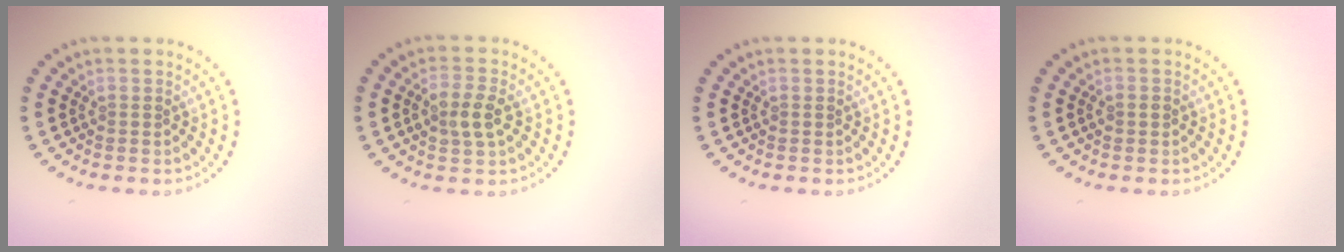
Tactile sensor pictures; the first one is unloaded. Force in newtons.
{"total": 2.7, "press": 2.7, "slide": 0.4}
{"total": 0.0}
{"total": 1.1, "press": 1.1, "slide": 0.1}